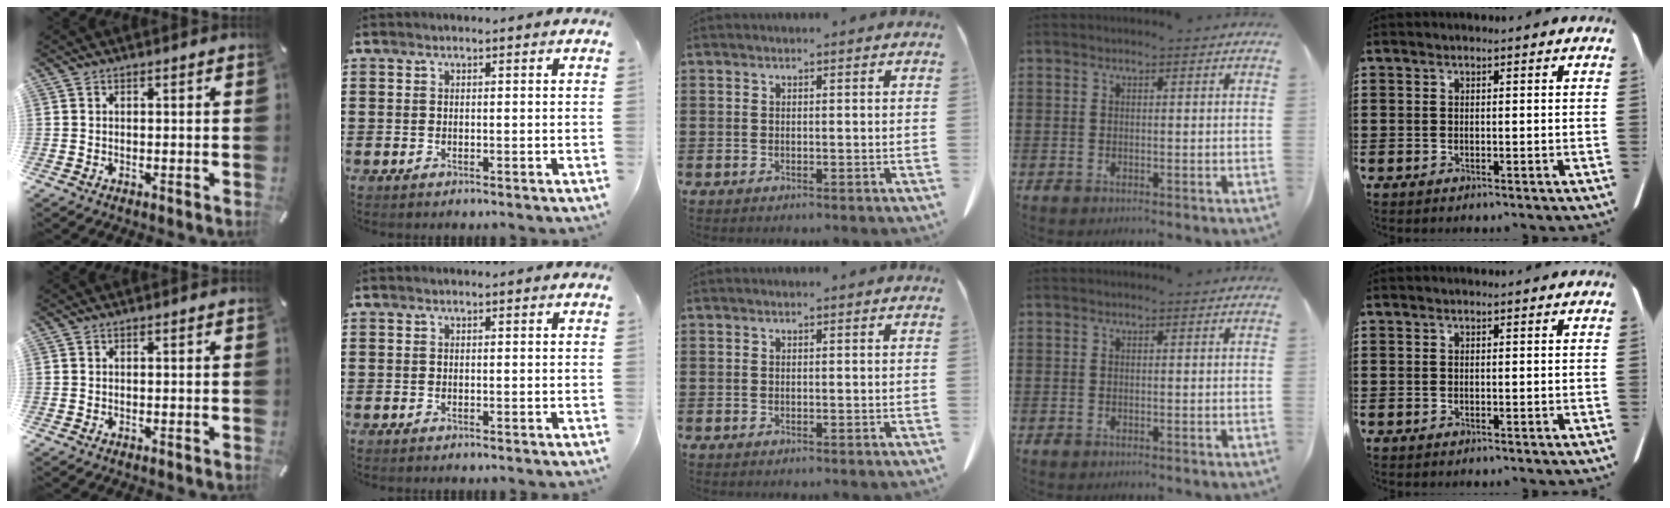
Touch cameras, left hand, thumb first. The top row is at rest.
{}